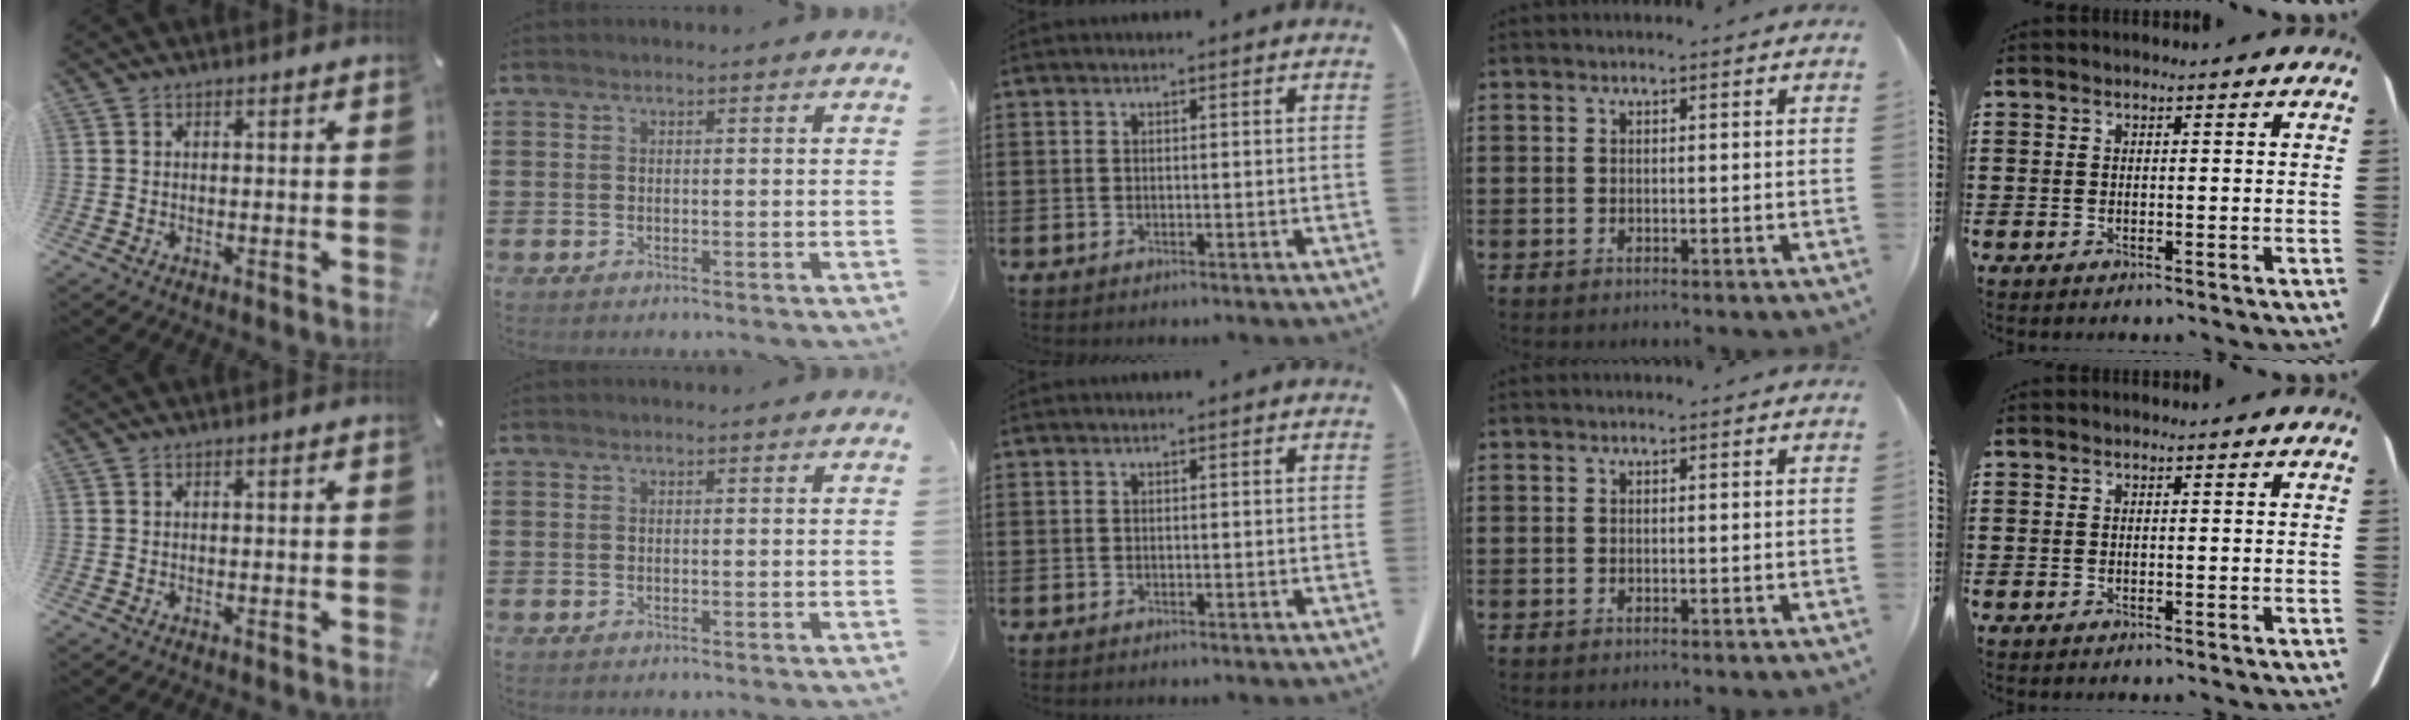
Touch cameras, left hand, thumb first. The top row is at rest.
{}